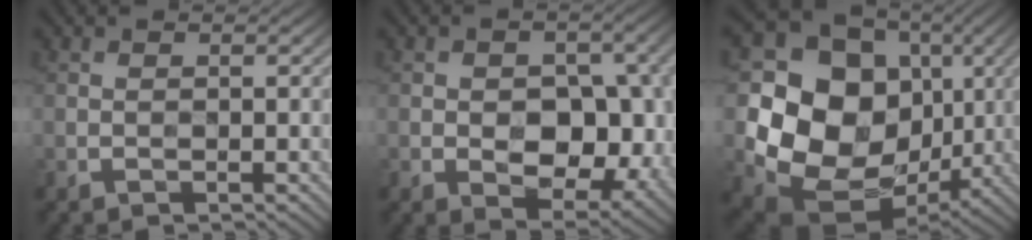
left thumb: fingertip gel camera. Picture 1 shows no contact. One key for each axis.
{"total": 10.6, "fx": -2.1, "fy": 6.6, "fz": 8.0, "tx": -0.101, "ty": -0.007, "tz": -0.030}
{"total": 16.5, "fx": 0.6, "fy": 14.1, "fz": 8.5, "tx": -0.186, "ty": -0.024, "tz": 0.017}